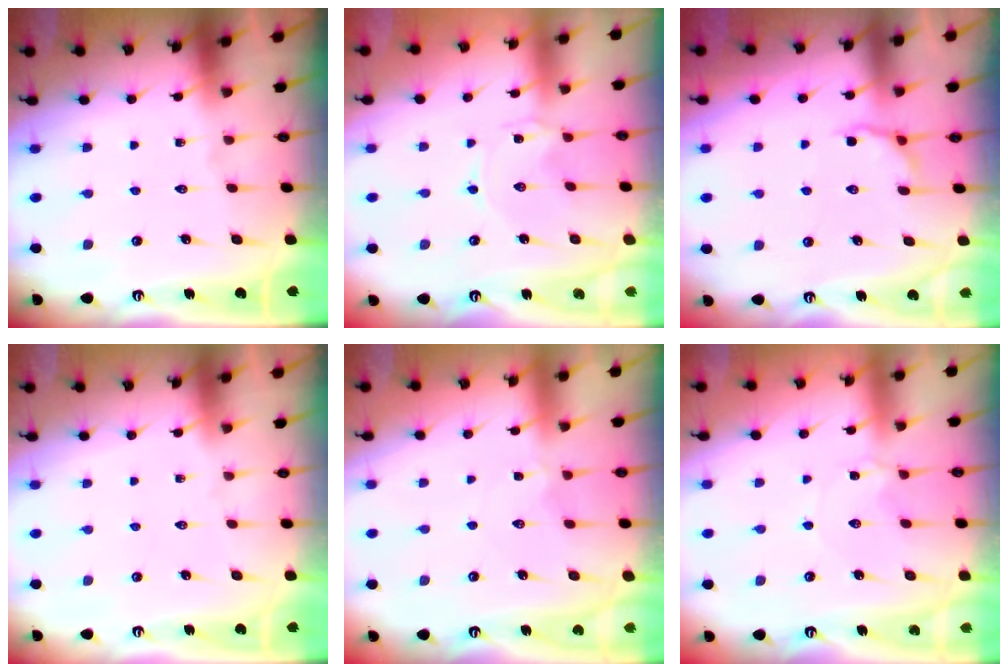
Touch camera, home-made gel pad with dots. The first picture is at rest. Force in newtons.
{"total": 0.0}
{"total": 4.6, "press": 4.1, "slide": 2.2}
{"total": 0.0}
{"total": 2.4, "press": 2.4, "slide": 0.4}
{"total": 2.5, "press": 2.5, "slide": 0.3}